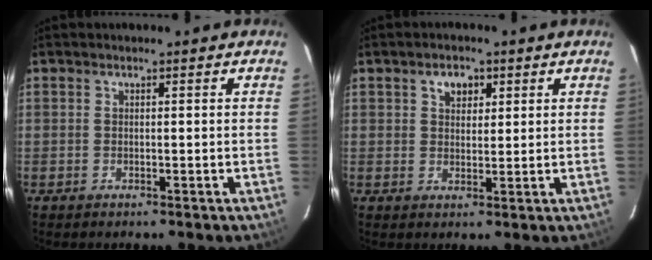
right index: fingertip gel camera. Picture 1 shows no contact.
{"total": 3.3, "force": [1.7, 2.1, 1.9], "torque": [-0.026, 0.008, 0.030]}